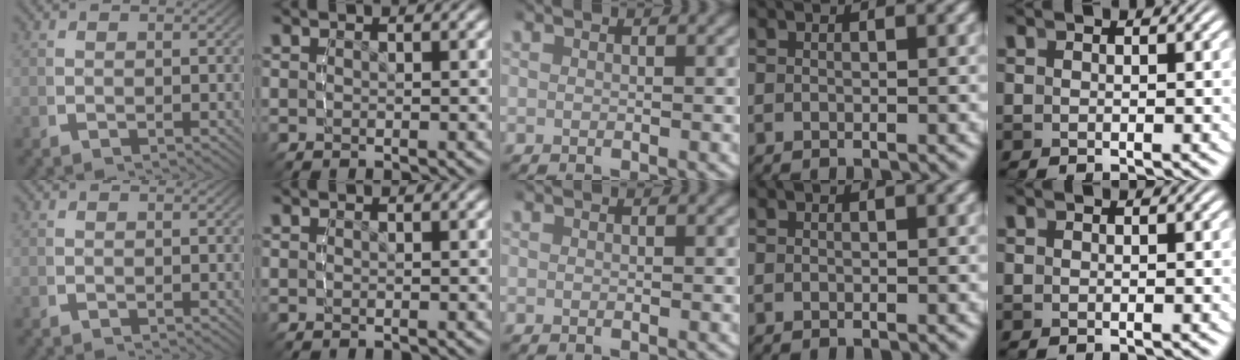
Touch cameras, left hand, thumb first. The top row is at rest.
{}